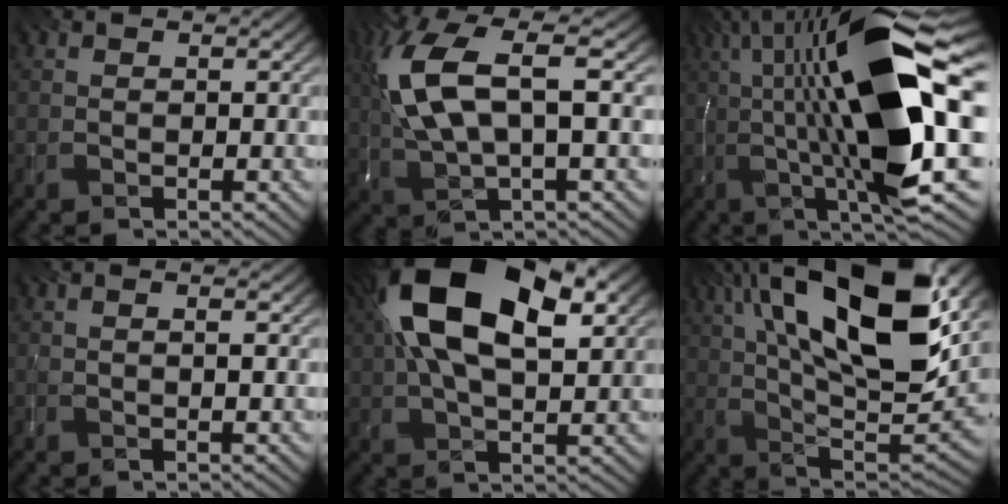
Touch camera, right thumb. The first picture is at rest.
{"total": 12.6, "force": [2.9, 4.2, 11.5], "torque": [-0.277, 0.018, 0.061]}
{"total": 18.9, "force": [1.5, 4.7, 18.2], "torque": [-0.302, 0.031, 0.018]}
{"total": 1.1, "force": [0.0, -0.1, 1.1], "torque": [-0.020, 0.005, -0.002]}
{"total": 18.2, "force": [6.0, 9.2, 14.5], "torque": [-0.276, 0.039, 0.084]}
{"total": 20.1, "force": [7.2, 8.2, 16.9], "torque": [-0.302, 0.033, 0.107]}